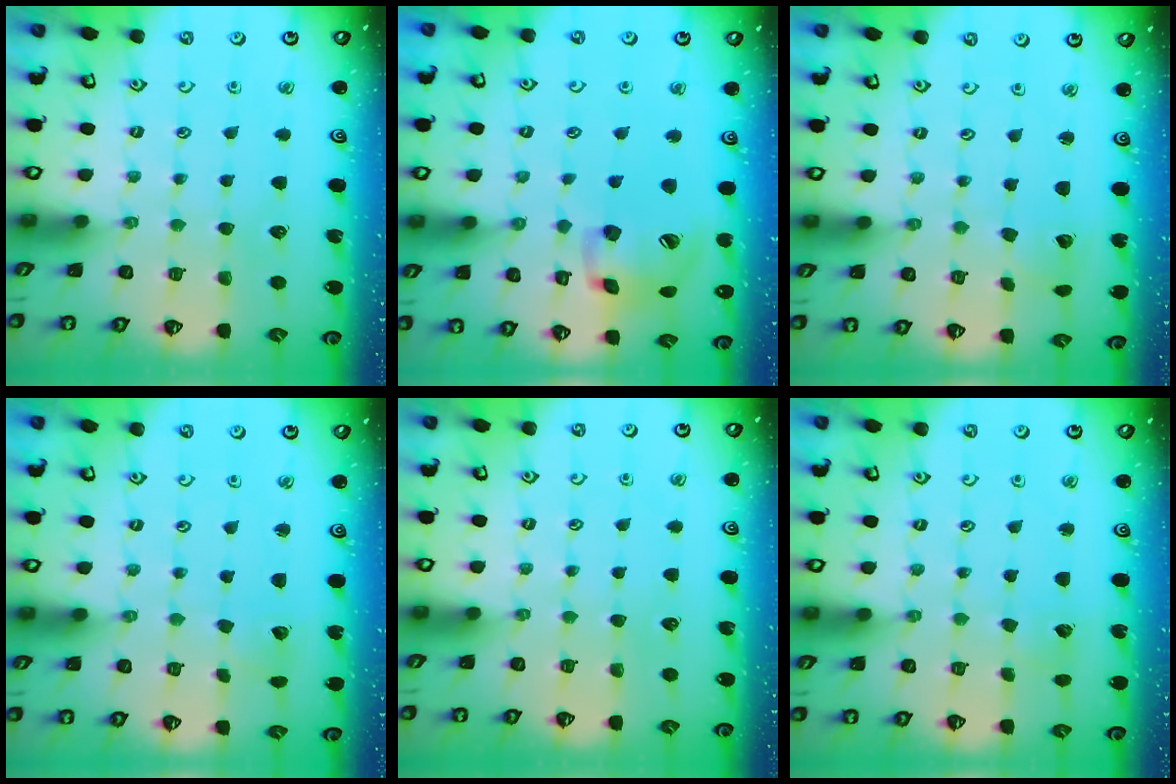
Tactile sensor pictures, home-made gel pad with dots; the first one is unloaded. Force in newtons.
{"total": 15.8, "press": 15.6, "slide": 2.5}
{"total": 2.9, "press": 2.9, "slide": 0.2}
{"total": 3.4, "press": 3.4, "slide": 0.5}
{"total": 0.0}
{"total": 4.4, "press": 4.4, "slide": 0.4}